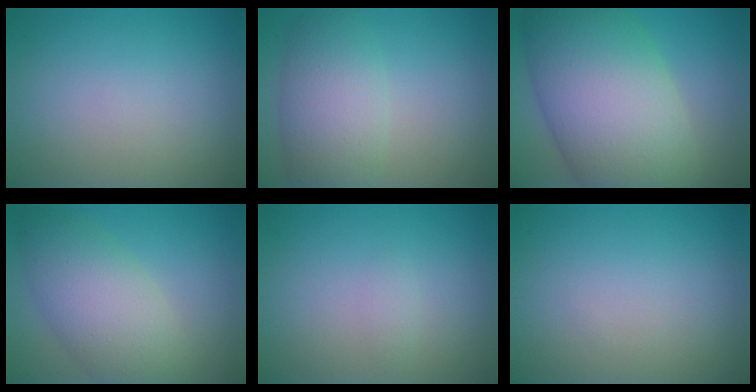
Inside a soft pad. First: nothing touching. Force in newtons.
{"total": 5.7, "press": 5.7, "slide": 0.2}
{"total": 14.2, "press": 14.2, "slide": 0.9}
{"total": 6.3, "press": 6.3, "slide": 0.4}
{"total": 0.7, "press": 0.7, "slide": 0.0}
{"total": 0.0}